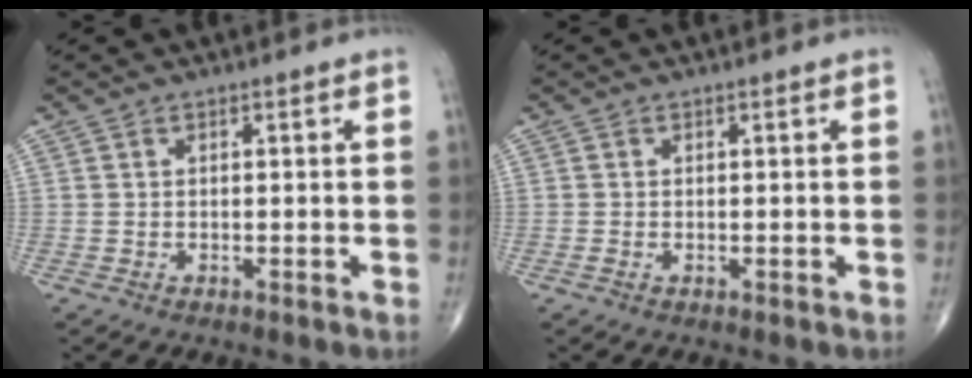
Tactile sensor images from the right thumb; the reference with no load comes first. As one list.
[{"total": 0.0}]